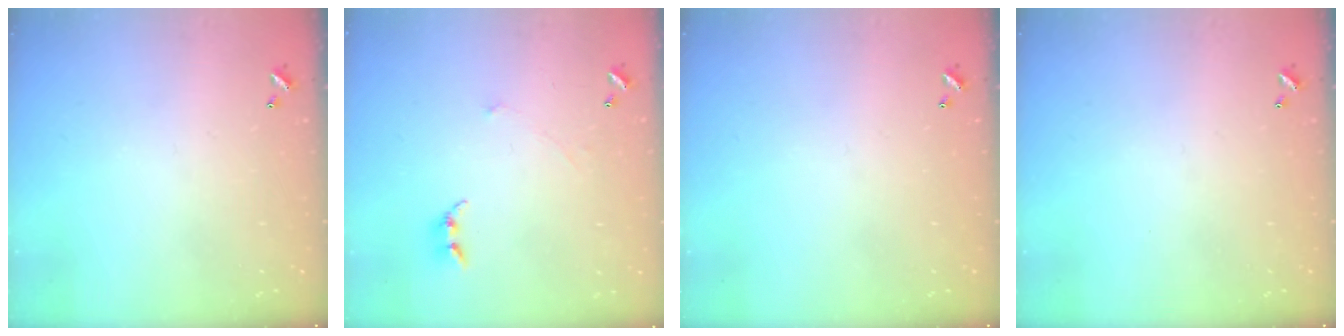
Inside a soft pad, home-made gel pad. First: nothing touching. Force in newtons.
{"total": 0.7, "press": 0.6, "slide": 0.5}
{"total": 0.0}
{"total": 0.0}